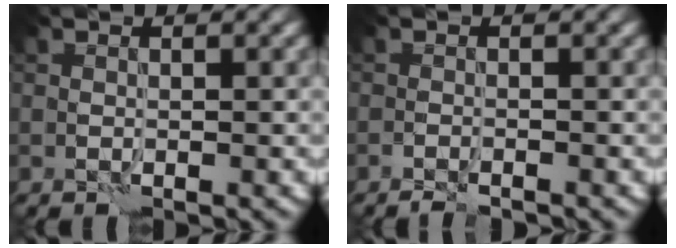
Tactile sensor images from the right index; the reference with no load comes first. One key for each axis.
{"total": 1.2, "fx": -1.2, "fy": 0.0, "fz": 0.4, "tx": -0.010, "ty": -0.001, "tz": -0.022}